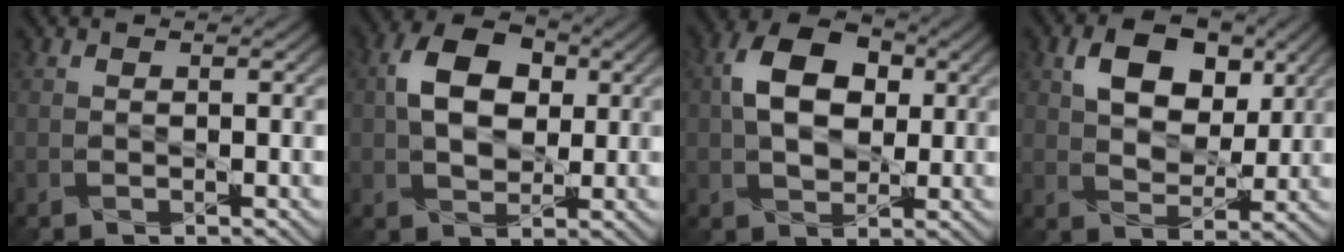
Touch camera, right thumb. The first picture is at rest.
{"total": 7.3, "force": [1.3, 5.1, 5.0], "torque": [-0.099, 0.011, 0.020]}
{"total": 8.0, "force": [1.4, 5.5, 5.6], "torque": [-0.112, 0.012, 0.021]}
{"total": 7.9, "force": [3.4, 5.2, 4.9], "torque": [-0.092, -0.001, 0.054]}